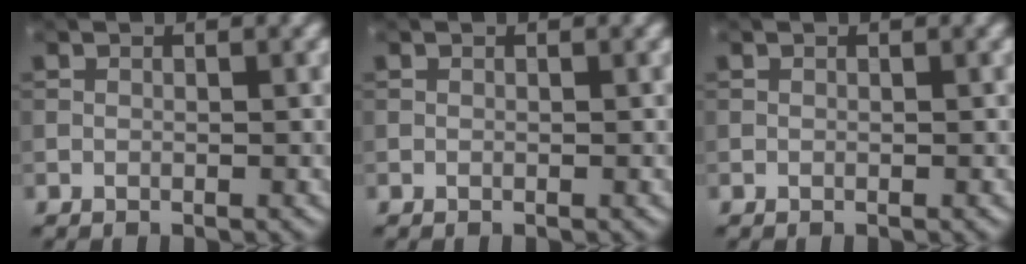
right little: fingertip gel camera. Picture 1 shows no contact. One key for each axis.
{"total": 0.0}
{"total": 0.0}